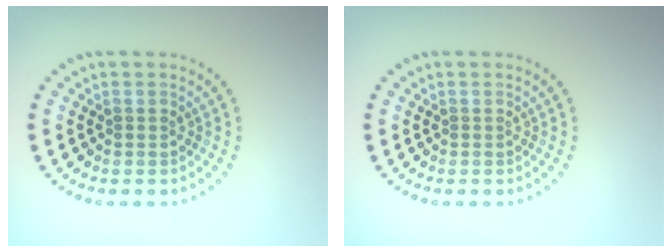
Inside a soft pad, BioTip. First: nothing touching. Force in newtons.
{"total": 0.0}